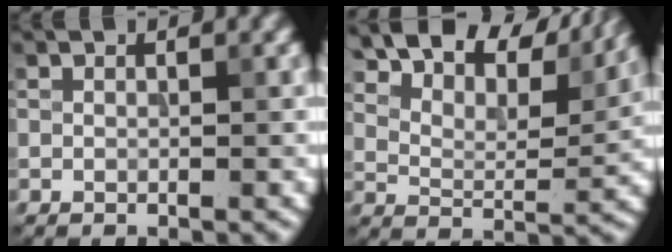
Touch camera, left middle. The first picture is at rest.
{"total": 14.9, "force": [11.4, 5.7, 7.6], "torque": [-0.145, 0.033, 0.166]}